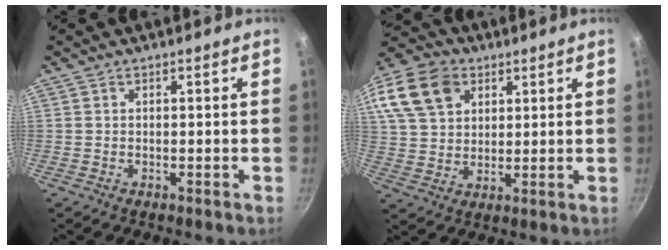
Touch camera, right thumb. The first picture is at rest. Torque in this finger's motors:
{"motor_torque": [0.48, 3.27, 0.77, -0.14, 0.09]}